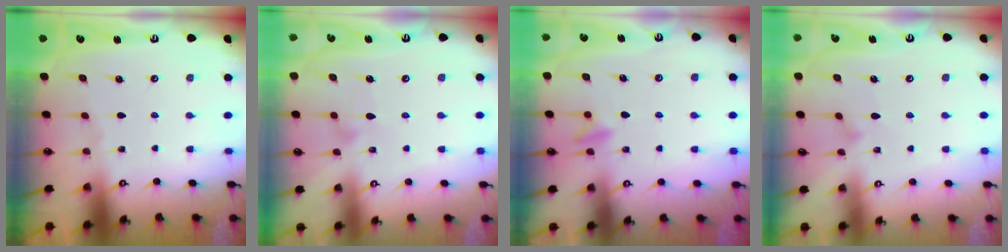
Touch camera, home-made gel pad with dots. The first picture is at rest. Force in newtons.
{"total": 6.6, "press": 6.5, "slide": 0.4}
{"total": 4.5, "press": 4.5, "slide": 0.5}
{"total": 7.5, "press": 7.5, "slide": 0.4}